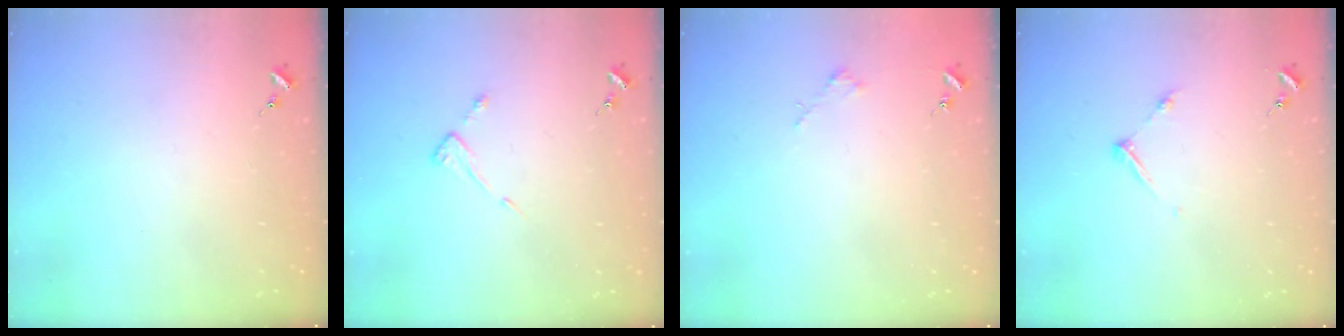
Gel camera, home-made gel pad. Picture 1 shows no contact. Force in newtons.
{"total": 3.9, "press": 3.8, "slide": 0.4}
{"total": 1.8, "press": 1.8, "slide": 0.2}
{"total": 5.6, "press": 5.6, "slide": 0.6}